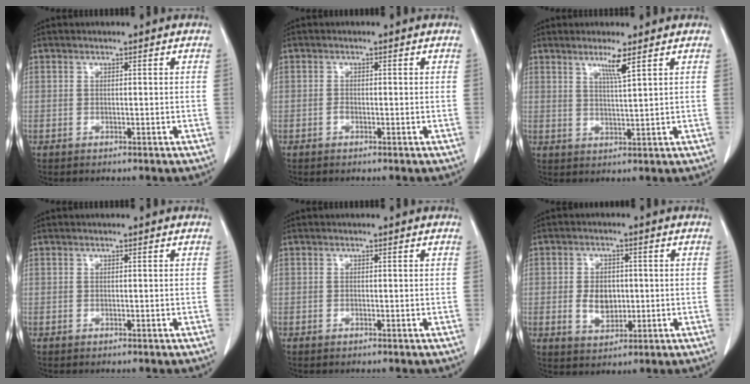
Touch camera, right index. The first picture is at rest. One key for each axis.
{"total": 0.6, "fx": -0.4, "fy": 0.2, "fz": 0.3, "tx": -0.005, "ty": 0.003, "tz": -0.008}
{"total": 3.6, "fx": 2.2, "fy": -0.6, "fz": 2.8, "tx": -0.054, "ty": -0.008, "tz": 0.044}
{"total": 0.0}
{"total": 0.0}
{"total": 5.2, "fx": -0.3, "fy": 3.6, "fz": 3.8, "tx": -0.070, "ty": 0.005, "tz": 0.004}